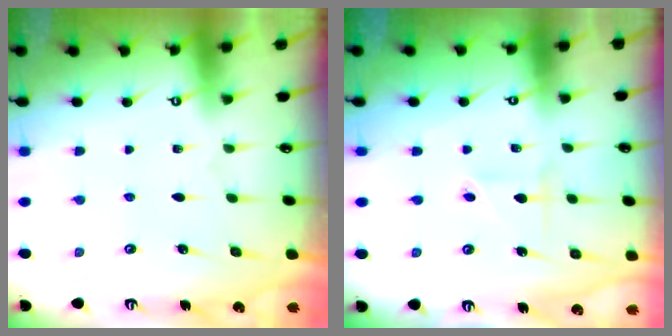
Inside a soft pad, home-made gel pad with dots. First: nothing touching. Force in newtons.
{"total": 2.1, "press": 1.8, "slide": 1.1}